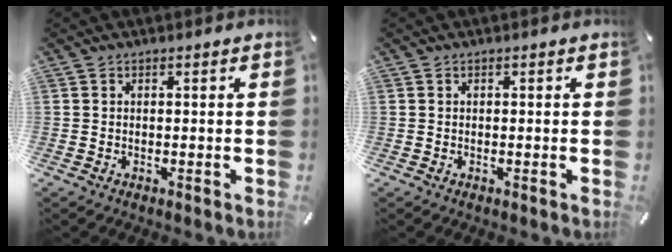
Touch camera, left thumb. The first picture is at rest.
{"total": 0.0}